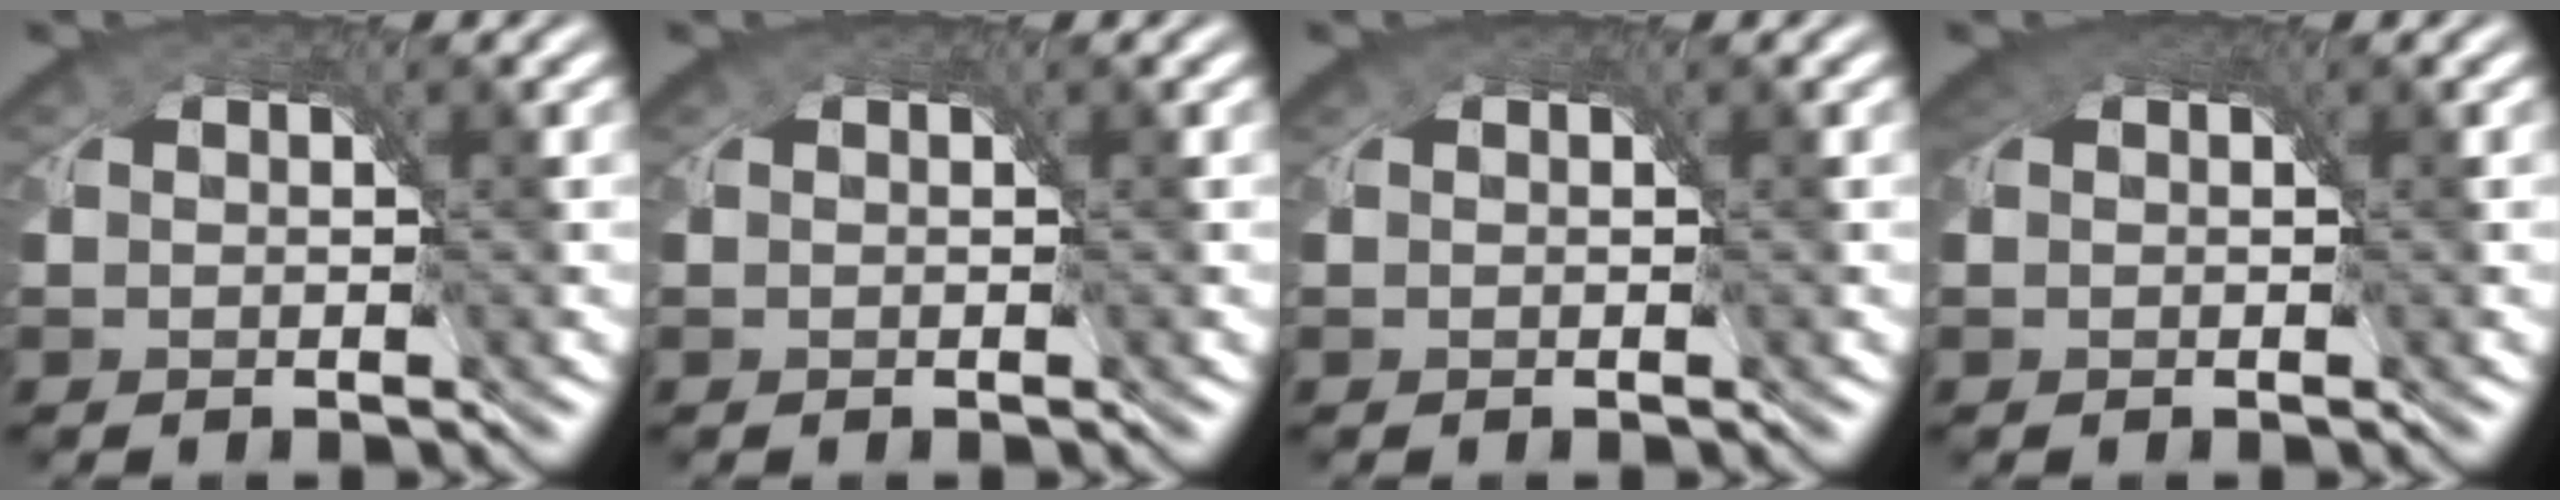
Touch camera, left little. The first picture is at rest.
{"total": 0.0}
{"total": 0.0}
{"total": 0.9, "force": [0.3, 0.7, 0.5], "torque": [-0.013, -0.003, 0.002]}